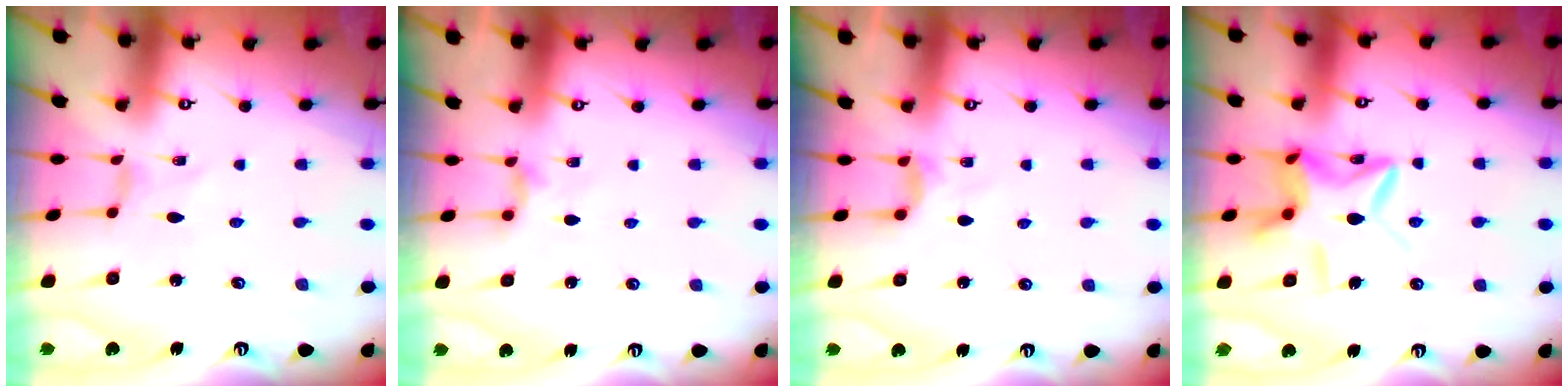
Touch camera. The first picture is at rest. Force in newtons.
{"total": 3.5, "press": 3.4, "slide": 0.6}
{"total": 2.9, "press": 2.9, "slide": 0.4}
{"total": 12.7, "press": 12.6, "slide": 1.0}